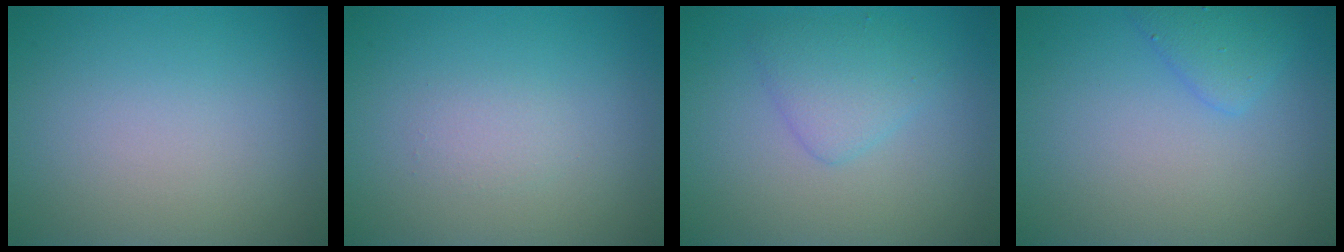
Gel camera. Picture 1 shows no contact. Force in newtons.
{"total": 1.0, "press": 1.0, "slide": 0.0}
{"total": 2.5, "press": 2.5, "slide": 0.1}
{"total": 2.0, "press": 2.0, "slide": 0.0}